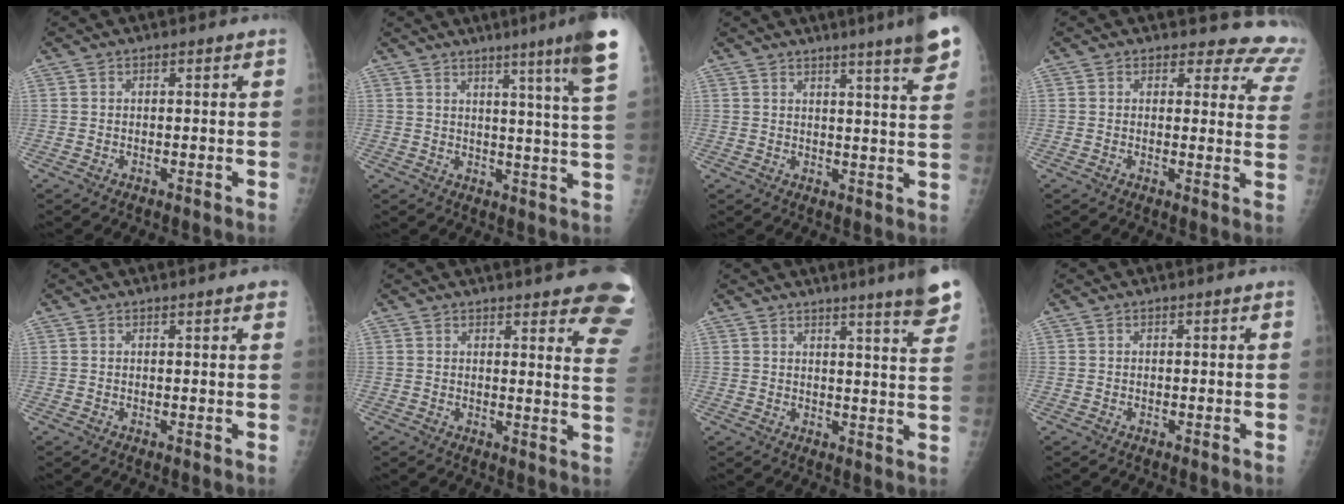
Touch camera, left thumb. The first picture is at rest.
{"total": 13.6, "force": [8.5, -0.9, 10.6], "torque": [-0.141, -0.048, 0.094]}
{"total": 10.4, "force": [7.2, 0.4, 7.5], "torque": [-0.086, -0.033, 0.077]}
{"total": 11.5, "force": [10.7, 4.1, 0.5], "torque": [0.050, -0.086, 0.077]}
{"total": 1.9, "force": [1.3, 0.2, 1.4], "torque": [-0.014, 0.001, 0.013]}
{"total": 15.9, "force": [12.1, 3.6, 9.6], "torque": [-0.088, -0.066, 0.121]}
{"total": 9.4, "force": [7.1, 0.3, 6.2], "torque": [-0.062, -0.039, 0.074]}
{"total": 0.0}